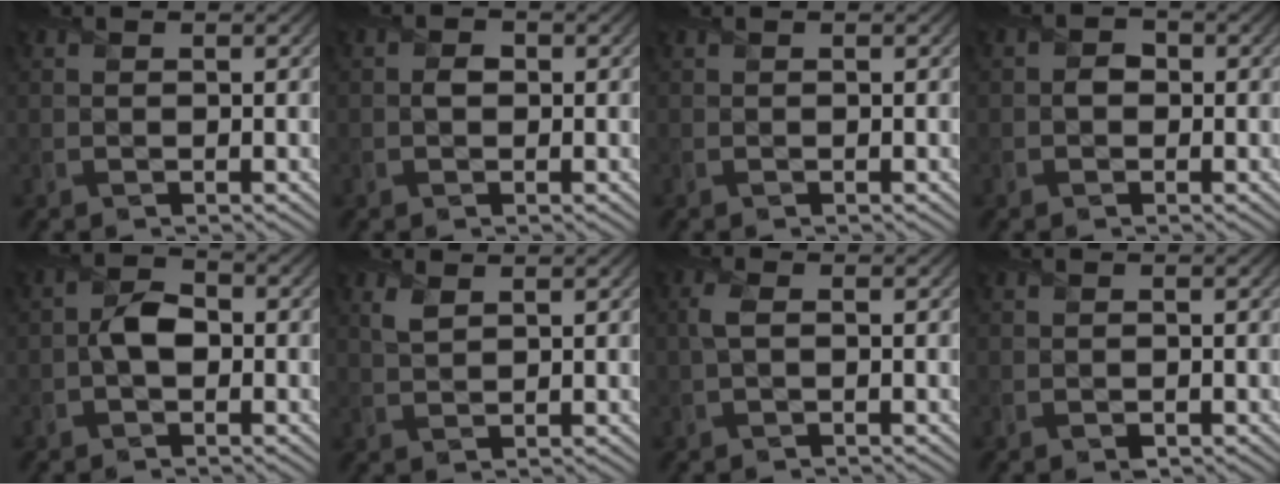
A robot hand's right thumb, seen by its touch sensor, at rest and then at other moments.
{"total": 1.2, "force": [-0.2, 1.0, 0.6], "torque": [-0.010, -0.003, -0.008]}
{"total": 0.0}
{"total": 1.5, "force": [-0.5, 1.3, 0.5], "torque": [-0.006, -0.003, -0.014]}
{"total": 3.4, "force": [-0.7, 2.2, 2.4], "torque": [-0.046, 0.005, -0.020]}
{"total": 1.9, "force": [1.1, 0.9, 1.3], "torque": [-0.036, -0.002, 0.027]}
{"total": 1.7, "force": [0.0, 0.7, 1.6], "torque": [-0.041, 0.005, -0.003]}
{"total": 0.6, "force": [-0.4, 0.4, 0.3], "torque": [-0.003, -0.006, -0.005]}